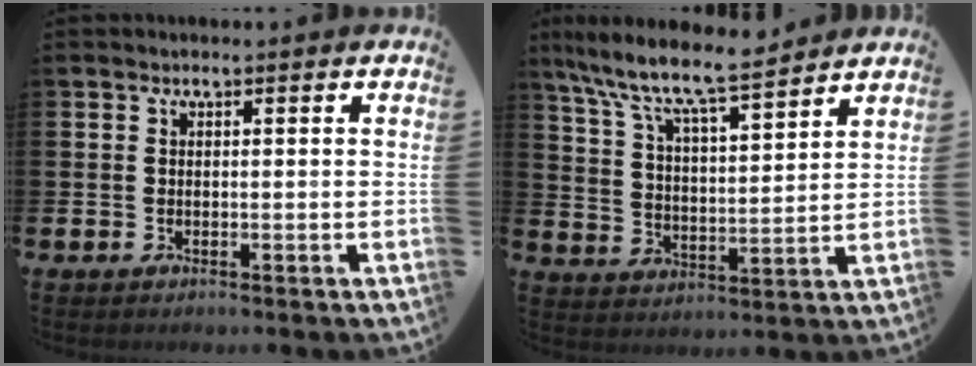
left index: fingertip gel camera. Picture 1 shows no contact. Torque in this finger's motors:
{"motor_torque": [1.06, -1.08, 1.05, 0.21]}